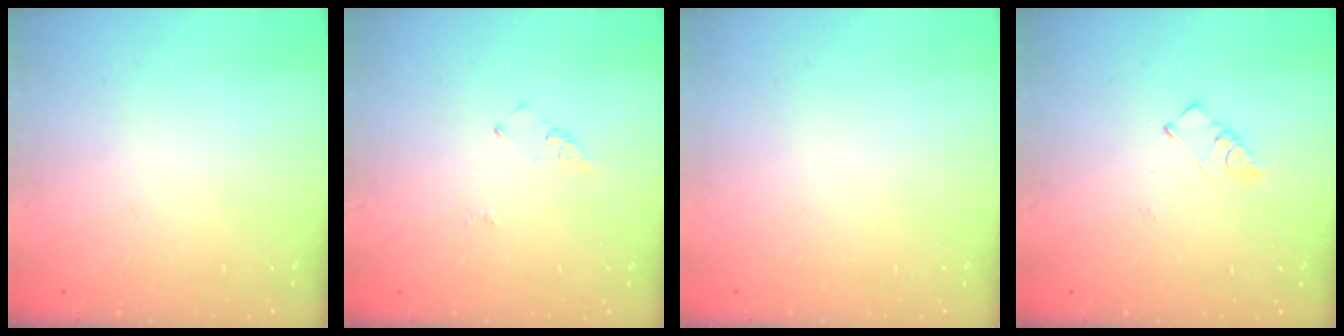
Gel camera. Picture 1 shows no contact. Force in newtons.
{"total": 2.4, "press": 2.4, "slide": 0.3}
{"total": 1.5, "press": 1.5, "slide": 0.1}
{"total": 2.9, "press": 2.9, "slide": 0.0}